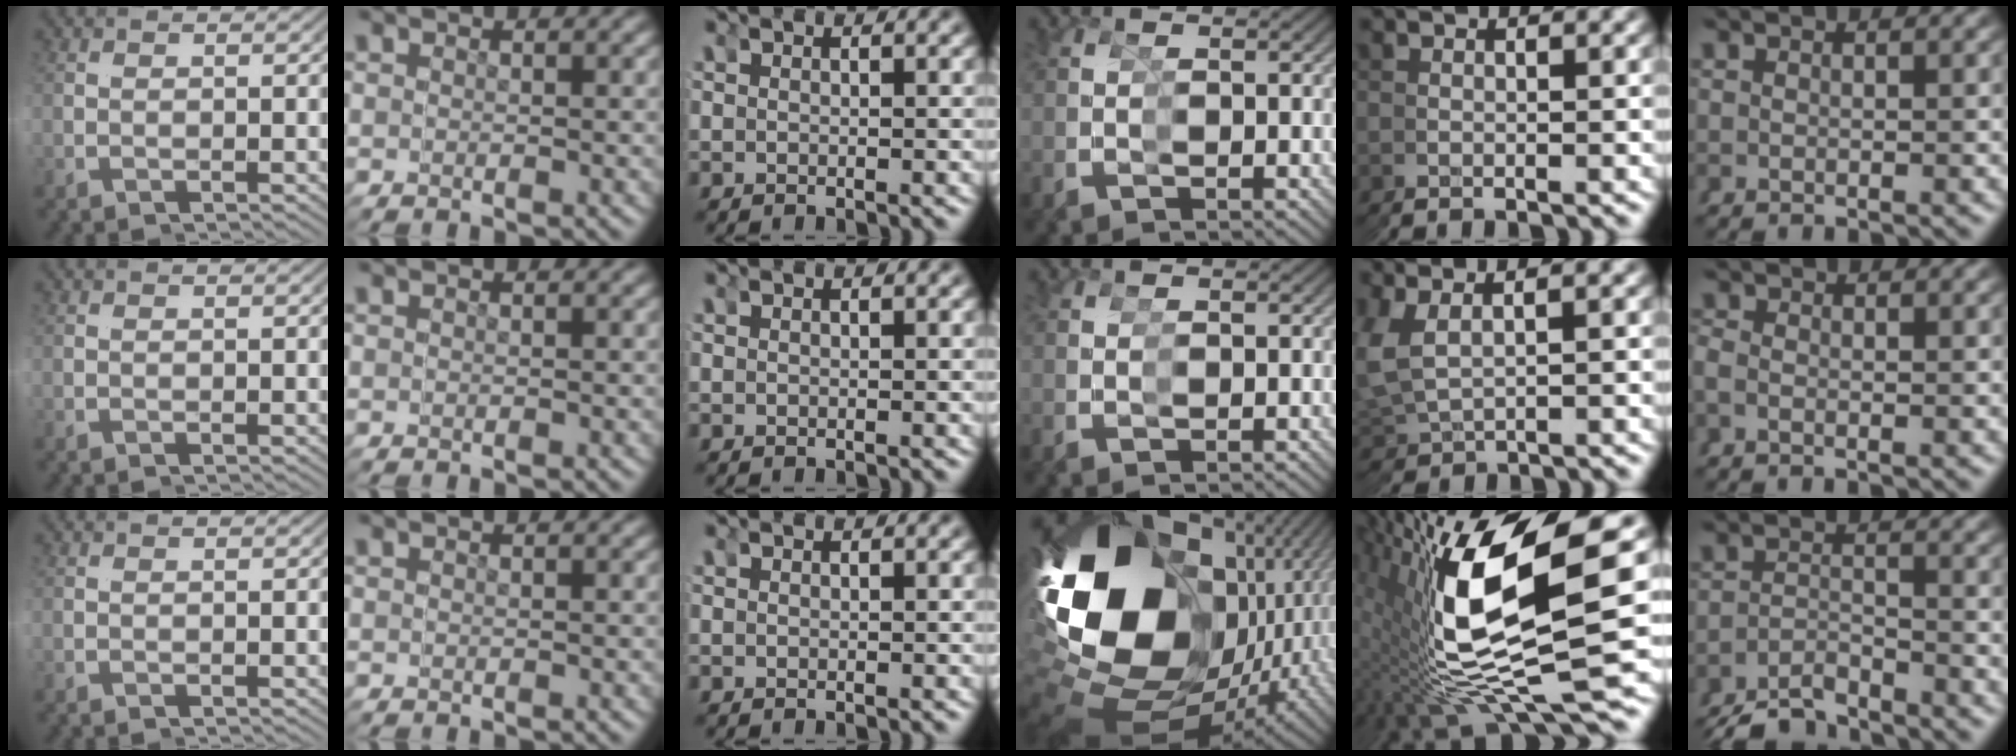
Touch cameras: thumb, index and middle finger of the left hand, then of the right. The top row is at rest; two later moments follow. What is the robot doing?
{"motion": "grasp_and_lifting", "object": "scissors"}